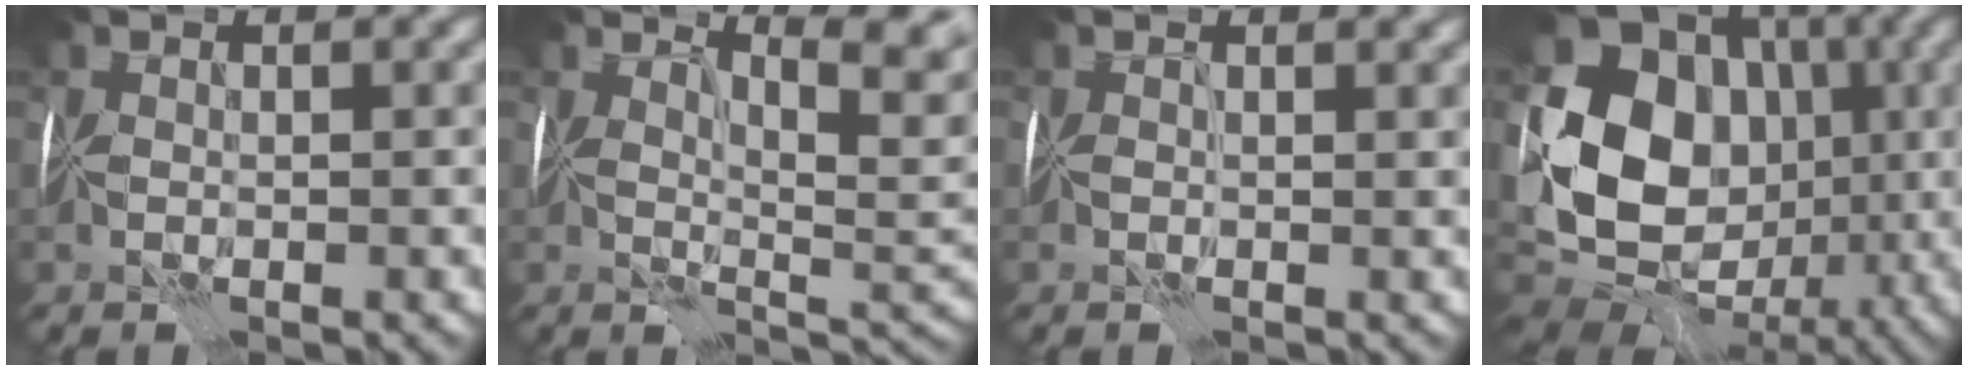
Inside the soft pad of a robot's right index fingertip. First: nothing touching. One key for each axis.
{"total": 3.6, "fx": 2.4, "fy": -0.3, "fz": 2.6, "tx": -0.027, "ty": -0.007, "tz": 0.046}
{"total": 1.3, "fx": 0.5, "fy": -1.1, "fz": -0.2, "tx": 0.010, "ty": -0.008, "tz": 0.006}
{"total": 13.0, "fx": -0.7, "fy": 10.8, "fz": 7.3, "tx": -0.133, "ty": -0.020, "tz": -0.014}